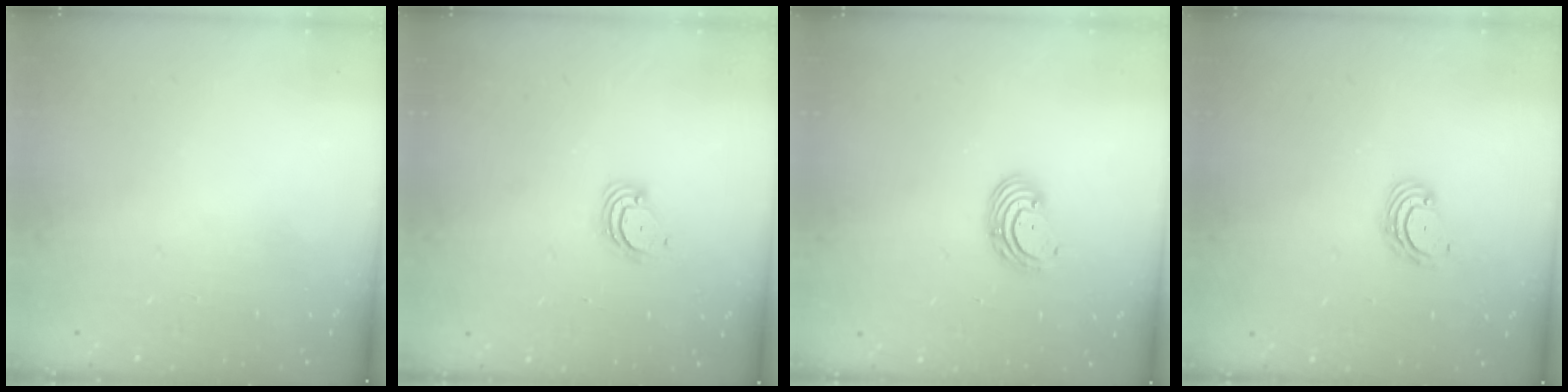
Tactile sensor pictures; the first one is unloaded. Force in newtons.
{"total": 3.7, "press": 3.7, "slide": 0.3}
{"total": 3.5, "press": 3.5, "slide": 0.2}
{"total": 2.8, "press": 2.8, "slide": 0.3}